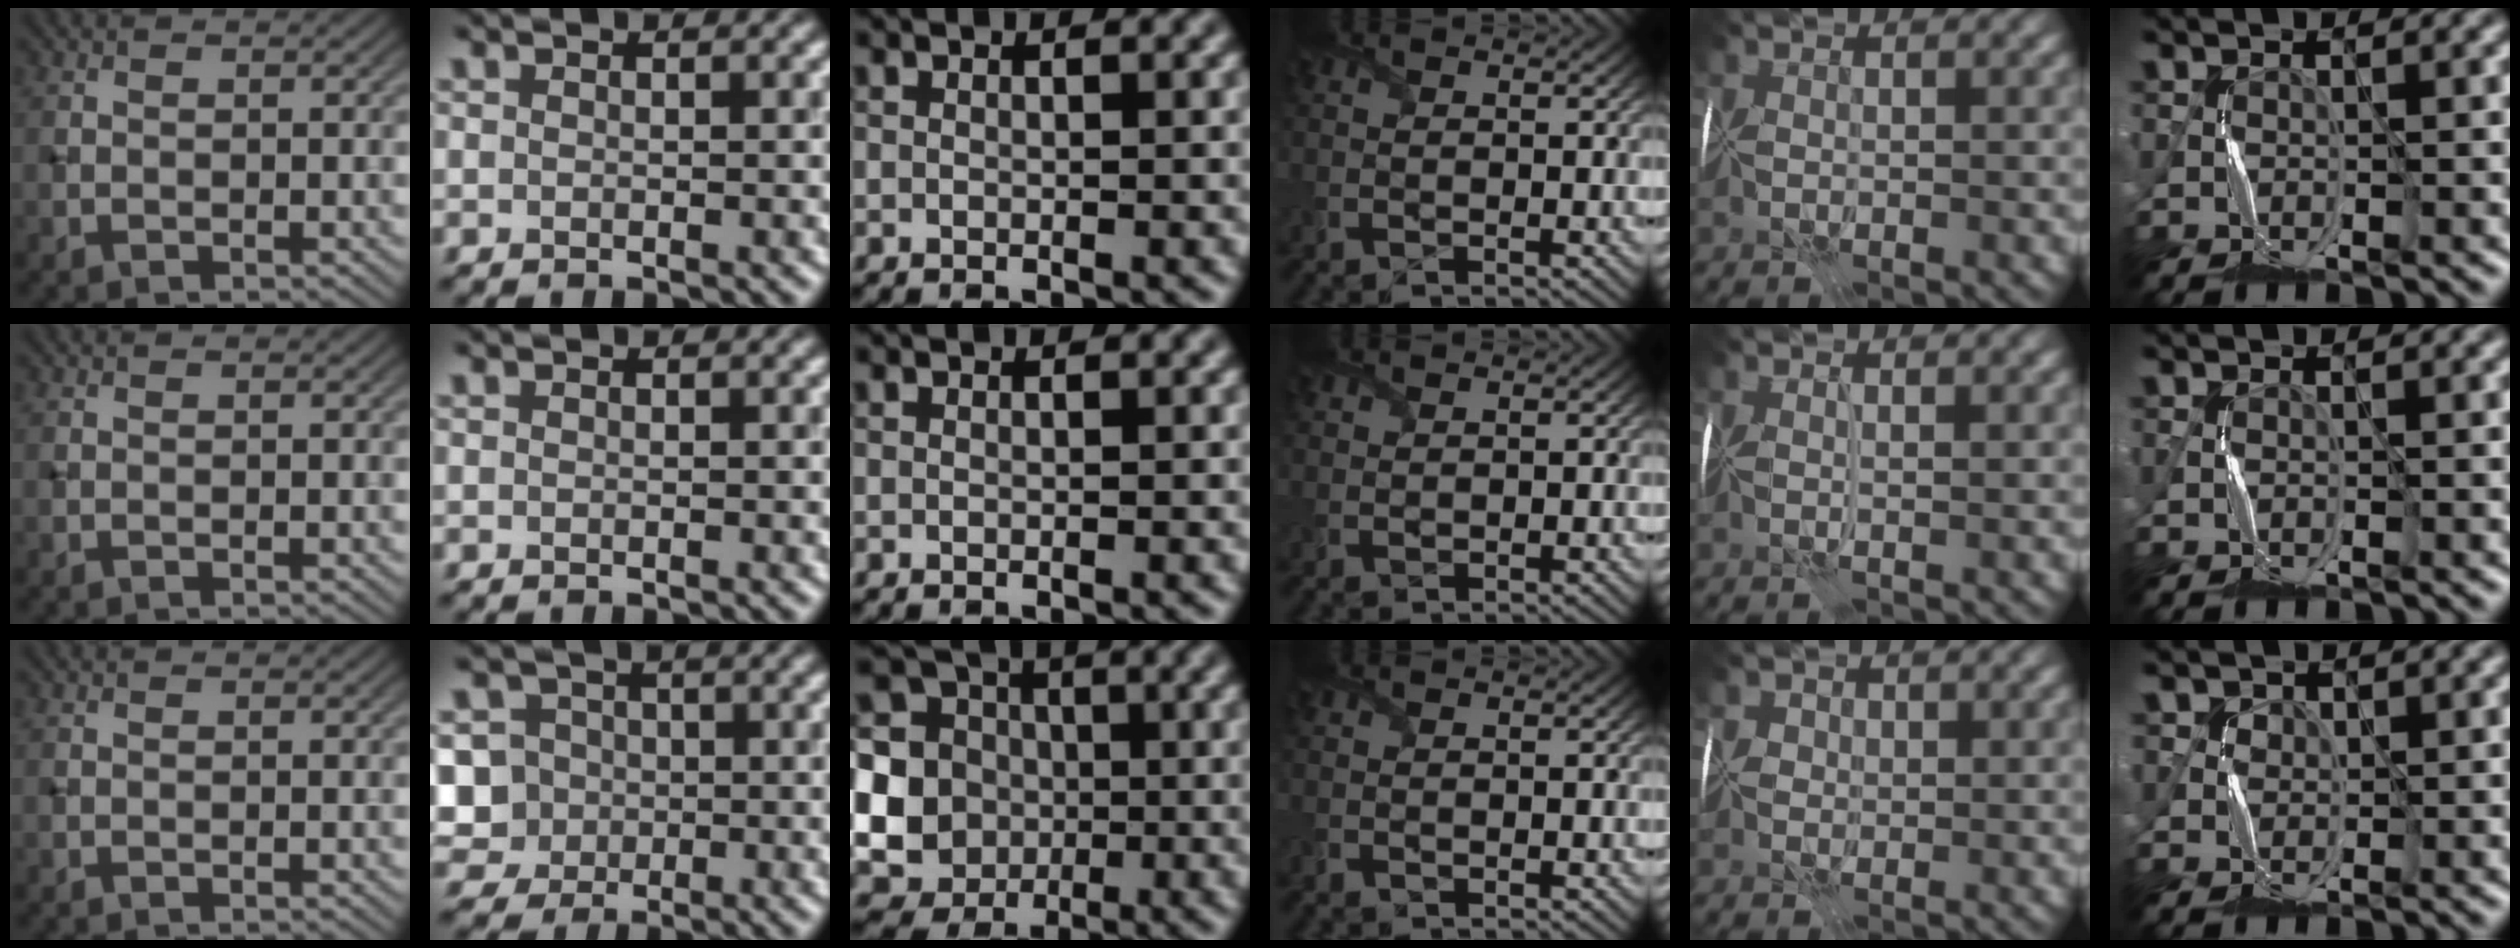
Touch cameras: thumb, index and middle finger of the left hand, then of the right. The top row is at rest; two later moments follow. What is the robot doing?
{"motion": "fold", "object": "wrapping paper"}